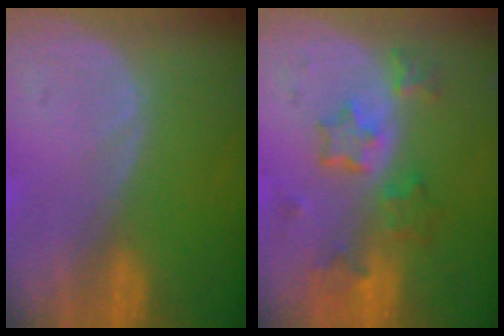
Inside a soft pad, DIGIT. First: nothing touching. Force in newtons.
{"total": 7.1, "press": 6.3, "slide": 3.3}